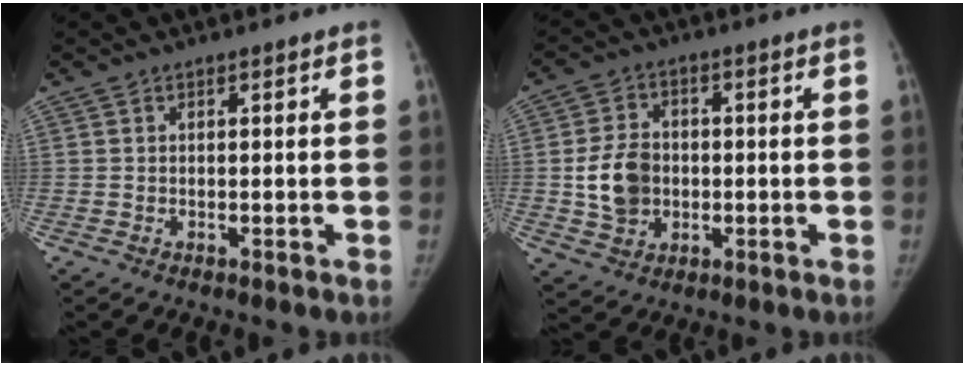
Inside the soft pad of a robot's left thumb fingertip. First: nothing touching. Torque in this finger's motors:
{"motor_torque": [-0.05, 0.16, -0.15, -0.14, 0.03]}